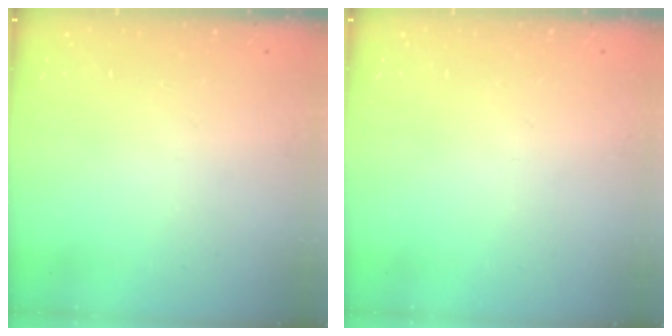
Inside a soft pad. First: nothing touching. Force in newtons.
{"total": 0.0}